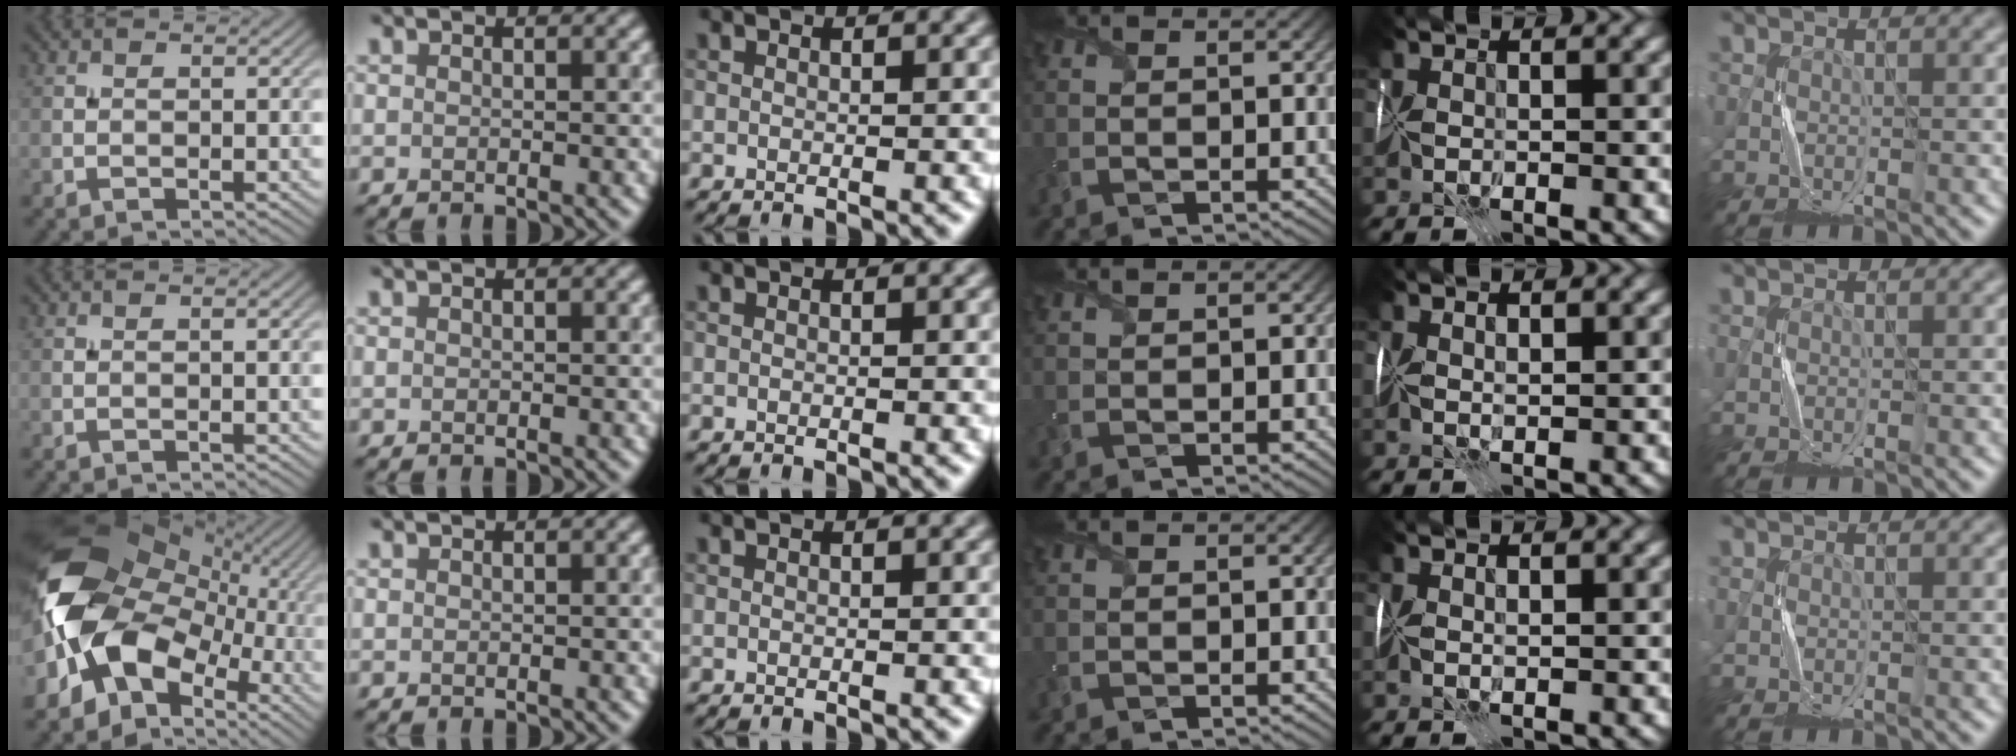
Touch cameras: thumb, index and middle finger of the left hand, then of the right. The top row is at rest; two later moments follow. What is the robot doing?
{"motion": "fold", "object": "handkerchief"}